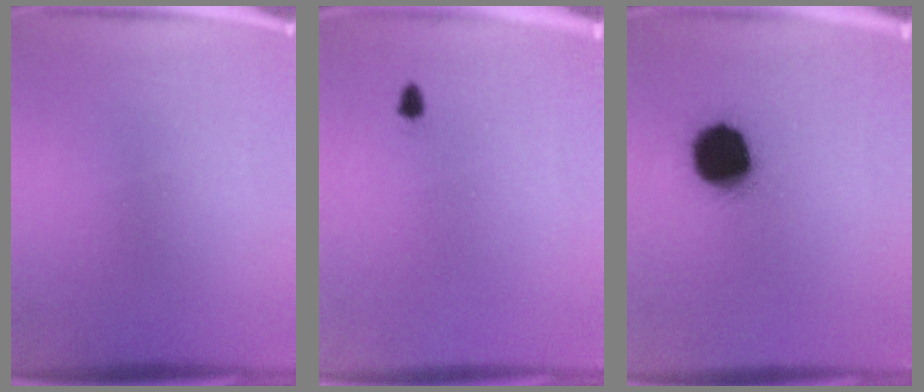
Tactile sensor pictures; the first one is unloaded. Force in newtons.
{"total": 1.1}
{"total": 15.6}